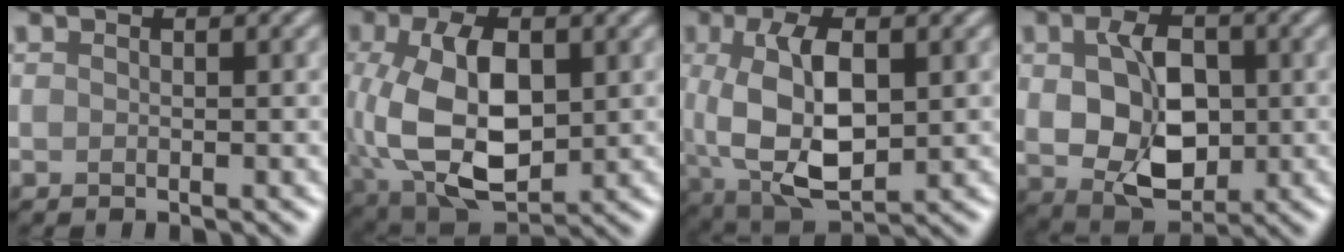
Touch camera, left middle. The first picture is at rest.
{"total": 10.1, "force": [0.5, 6.0, 8.1], "torque": [-0.176, -0.010, 0.028]}
{"total": 8.2, "force": [0.7, 3.9, 7.2], "torque": [-0.145, -0.003, 0.021]}
{"total": 7.8, "force": [0.0, 5.0, 5.9], "torque": [-0.117, -0.007, 0.009]}